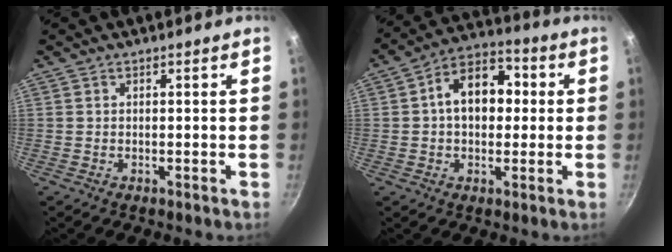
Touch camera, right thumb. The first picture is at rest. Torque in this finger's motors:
{"motor_torque": [0.54, 2.62, 1.37, -0.16, 0.14]}